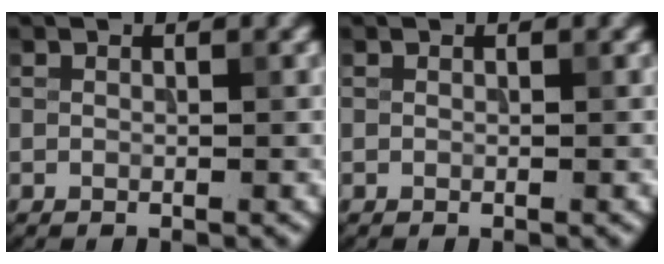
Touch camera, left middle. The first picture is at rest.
{"total": 0.0}